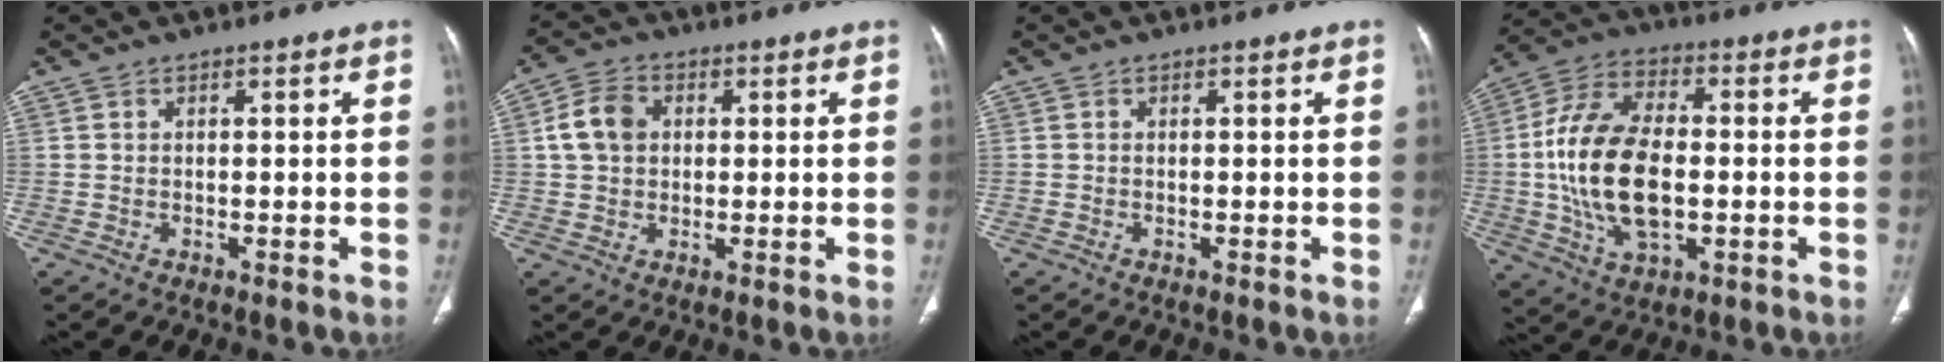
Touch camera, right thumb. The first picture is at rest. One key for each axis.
{"total": 6.9, "fx": 1.2, "fy": 5.4, "fz": 4.1, "tx": -0.068, "ty": 0.009, "tz": 0.017}
{"total": 0.0}
{"total": 17.7, "fx": -1.2, "fy": 10.0, "fz": 14.5, "tx": -0.275, "ty": 0.015, "tz": -0.020}